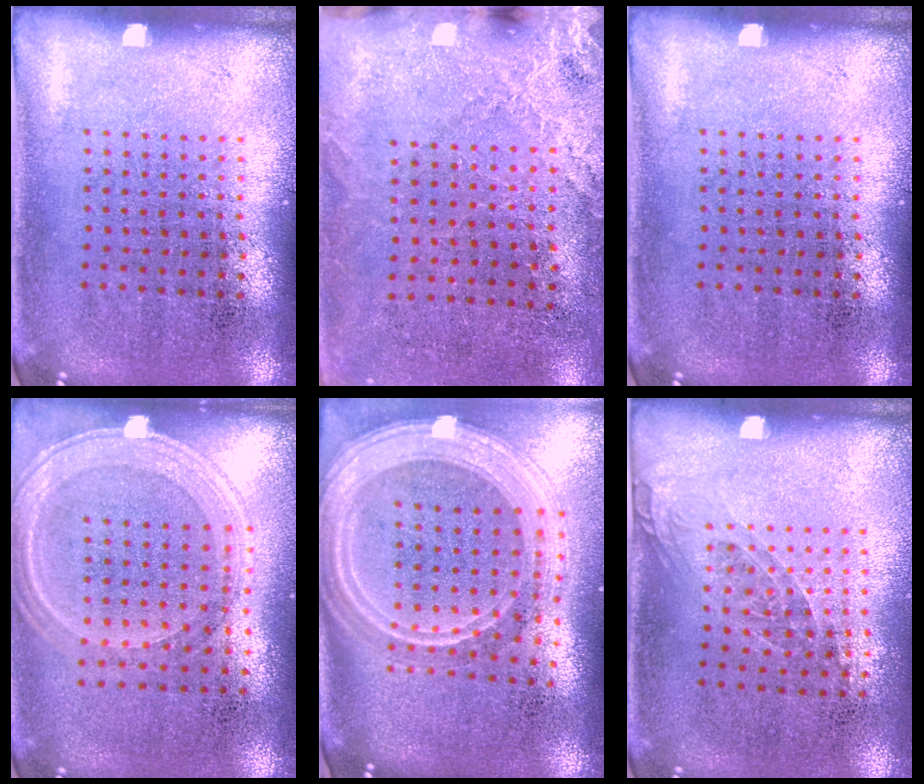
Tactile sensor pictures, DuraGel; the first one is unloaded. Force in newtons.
{"total": 2.6, "press": 2.4, "slide": 1.0}
{"total": 0.0}
{"total": 1.3, "press": 1.2, "slide": 0.5}
{"total": 3.0, "press": 2.4, "slide": 1.8}
{"total": 1.0, "press": 0.7, "slide": 0.7}